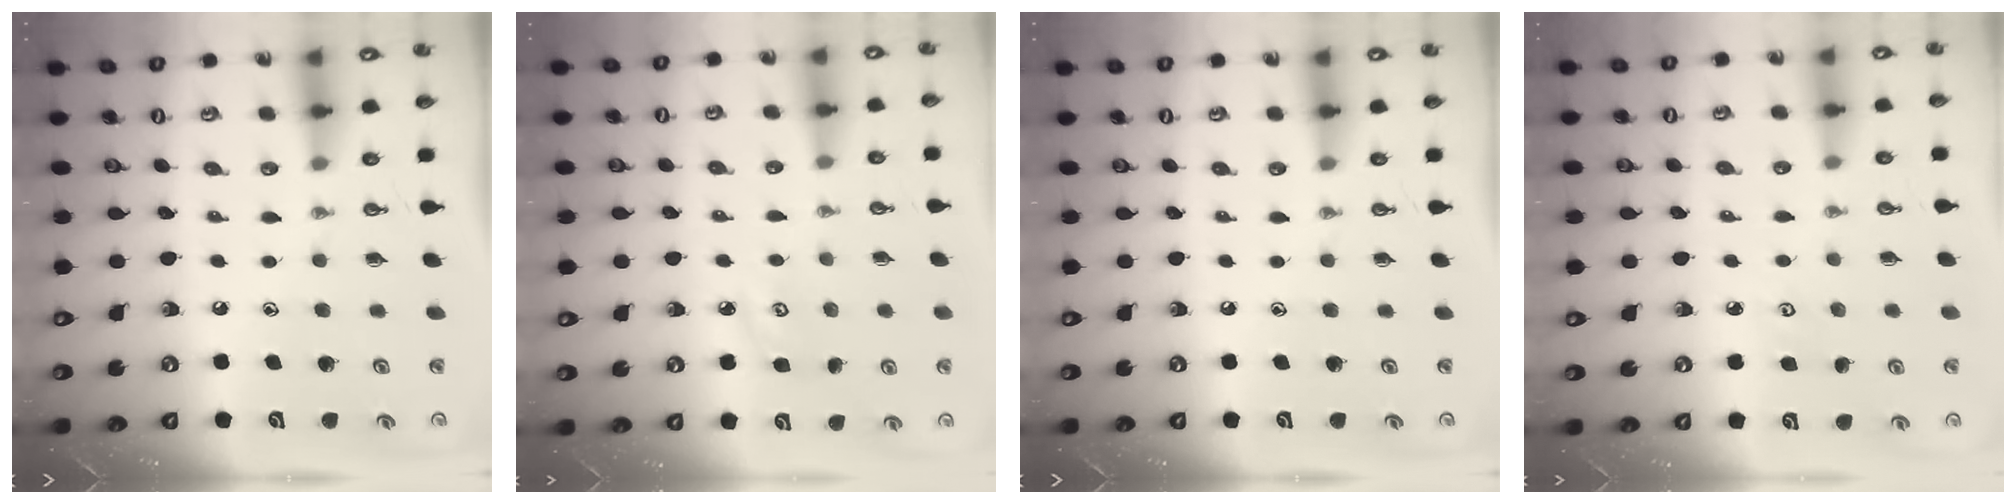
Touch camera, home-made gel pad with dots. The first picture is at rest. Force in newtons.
{"total": 4.2, "press": 4.1, "slide": 0.4}
{"total": 0.0}
{"total": 2.8, "press": 2.8, "slide": 0.3}